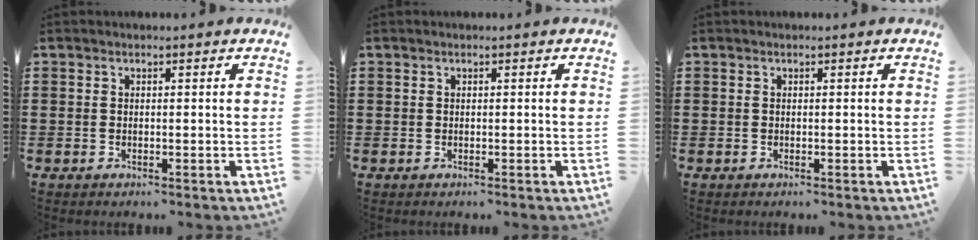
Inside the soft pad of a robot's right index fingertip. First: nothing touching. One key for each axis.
{"total": 0.0}
{"total": 0.0}